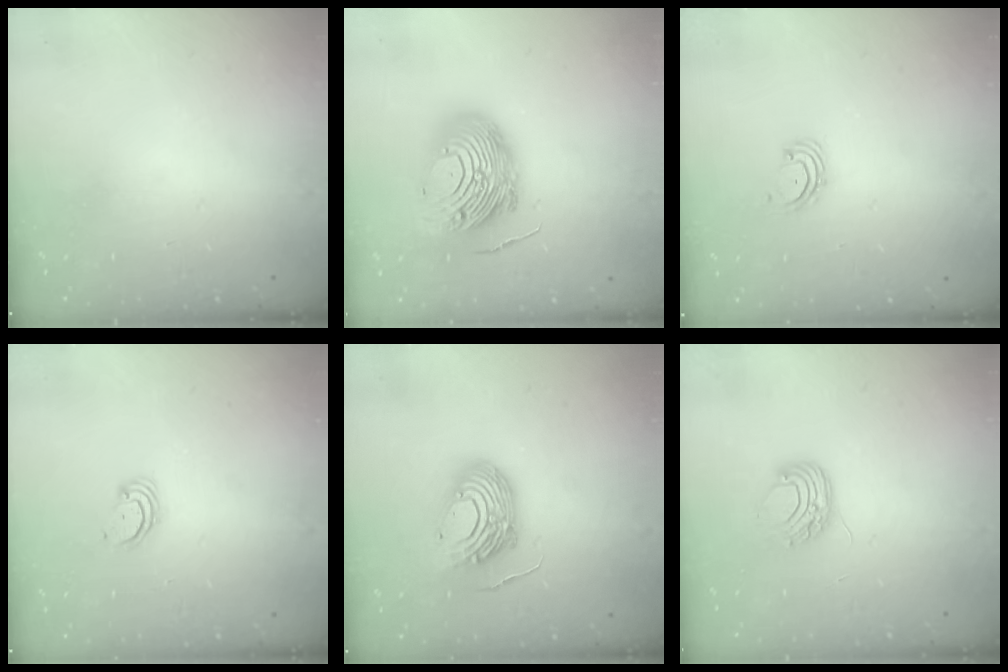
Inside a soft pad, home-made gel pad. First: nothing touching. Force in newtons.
{"total": 17.6, "press": 17.5, "slide": 2.2}
{"total": 2.3, "press": 2.3, "slide": 0.5}
{"total": 2.3, "press": 2.3, "slide": 0.2}
{"total": 12.9, "press": 12.9, "slide": 1.2}
{"total": 7.5, "press": 7.4, "slide": 0.7}